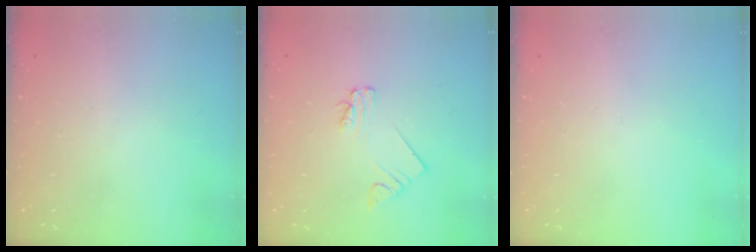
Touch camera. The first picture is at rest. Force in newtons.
{"total": 2.0, "press": 2.0, "slide": 0.1}
{"total": 0.0}